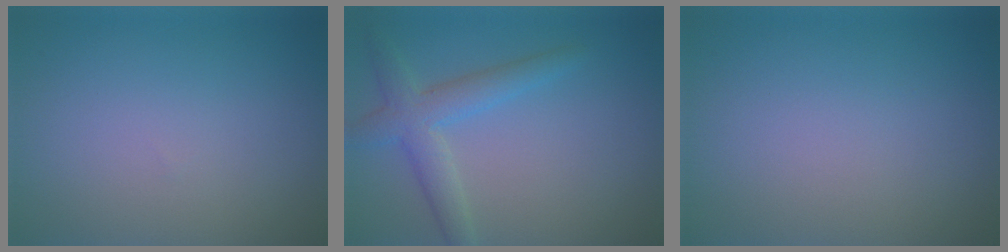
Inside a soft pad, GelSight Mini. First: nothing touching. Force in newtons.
{"total": 3.6, "press": 3.6, "slide": 0.2}
{"total": 0.0}